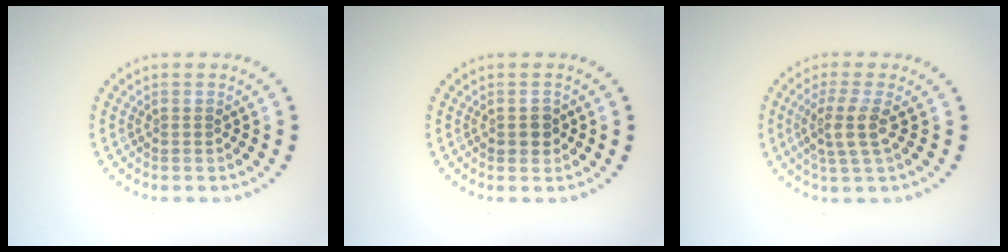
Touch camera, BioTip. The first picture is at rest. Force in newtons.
{"total": 1.4, "press": 1.4, "slide": 0.3}
{"total": 3.0, "press": 2.3, "slide": 1.9}